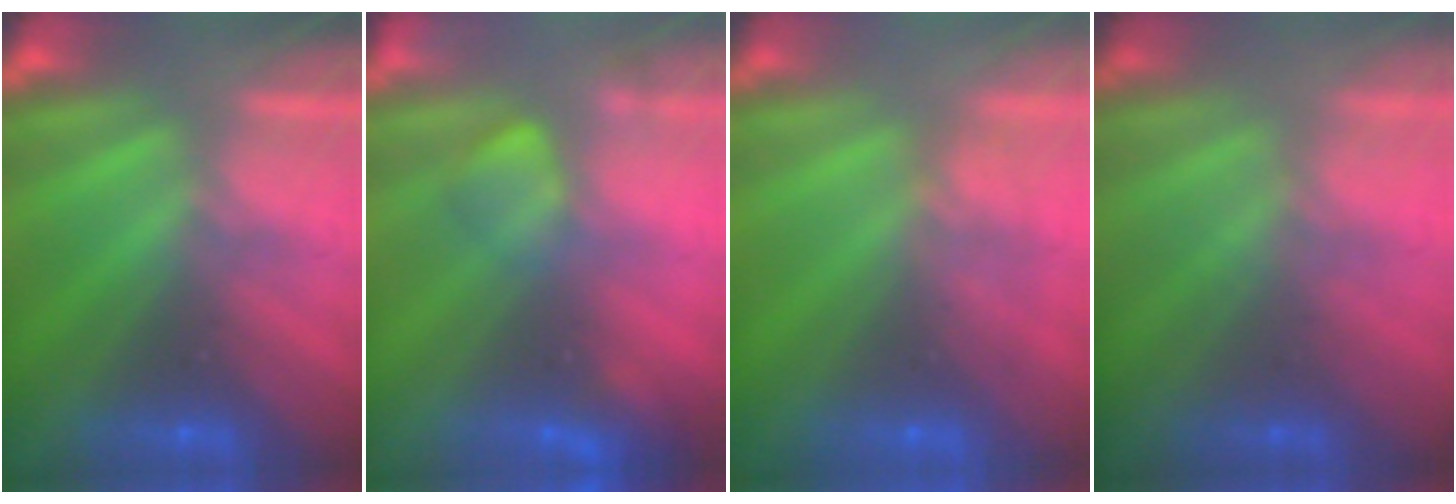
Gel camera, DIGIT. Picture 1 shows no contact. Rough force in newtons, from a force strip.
{"total": 2.4}
{"total": 4.7}
{"total": 1.4}